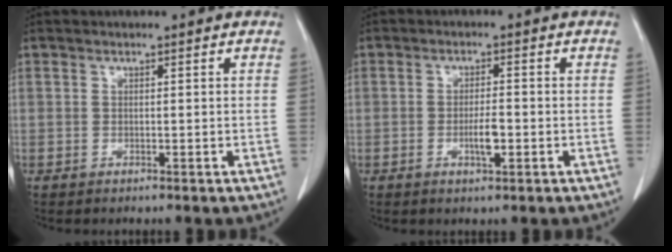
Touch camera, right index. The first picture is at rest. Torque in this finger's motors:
{"motor_torque": [0.54, -0.15, 0.31, 0.07]}